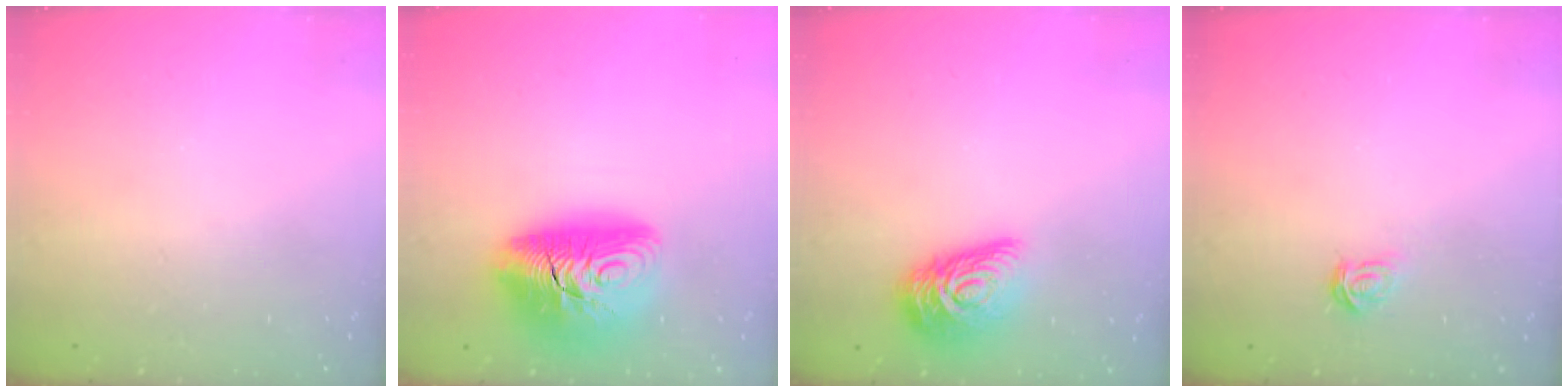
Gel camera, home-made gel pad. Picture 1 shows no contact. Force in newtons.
{"total": 17.3, "press": 17.2, "slide": 1.5}
{"total": 13.8, "press": 13.8, "slide": 0.9}
{"total": 2.1, "press": 2.1, "slide": 0.2}